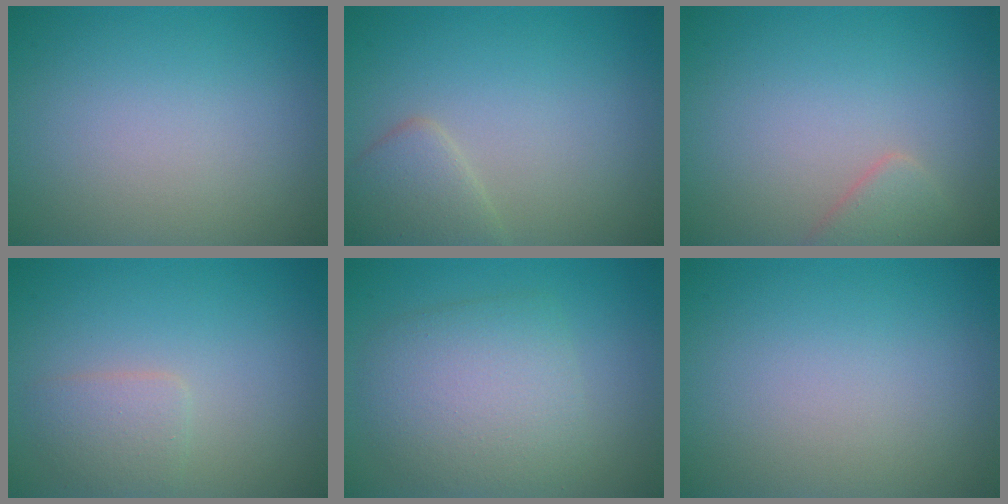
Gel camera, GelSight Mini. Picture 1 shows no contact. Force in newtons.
{"total": 2.5, "press": 2.5, "slide": 0.2}
{"total": 1.9, "press": 1.9, "slide": 0.2}
{"total": 2.0, "press": 2.0, "slide": 0.1}
{"total": 5.2, "press": 5.2, "slide": 0.3}
{"total": 0.0}